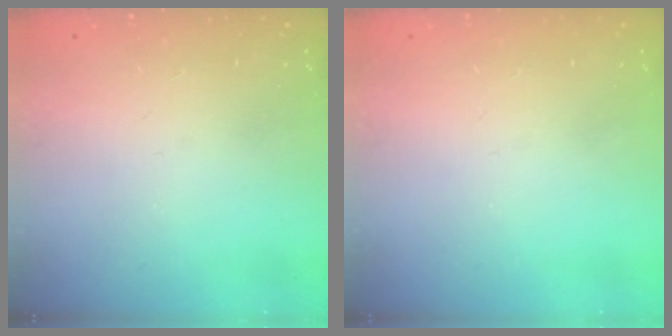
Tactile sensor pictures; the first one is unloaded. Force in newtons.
{"total": 0.0}